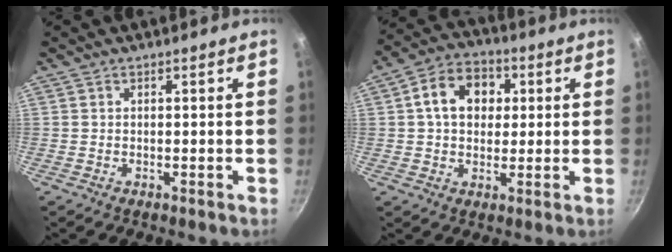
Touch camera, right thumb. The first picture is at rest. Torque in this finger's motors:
{"motor_torque": [-1.05, 1.14, 1.24, 0.10, 0.13]}